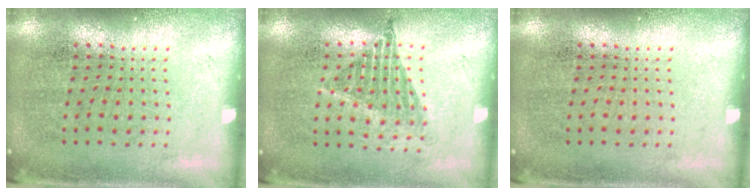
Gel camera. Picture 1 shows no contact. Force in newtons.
{"total": 1.1, "press": 0.9, "slide": 0.6}
{"total": 0.0}